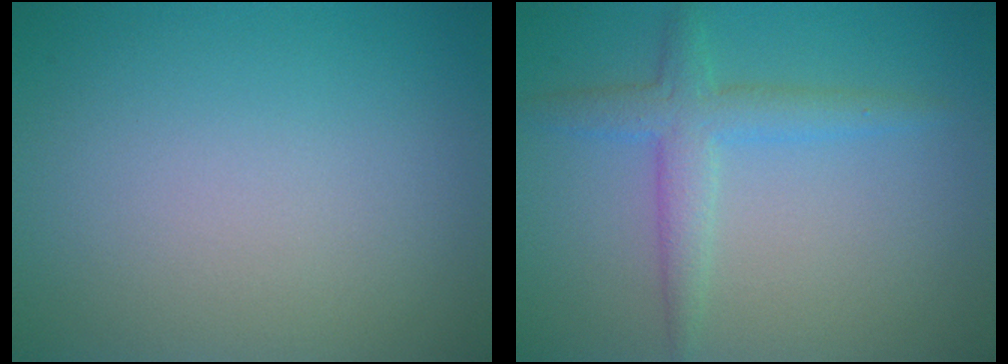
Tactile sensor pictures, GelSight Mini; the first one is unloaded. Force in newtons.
{"total": 3.1, "press": 3.0, "slide": 0.1}